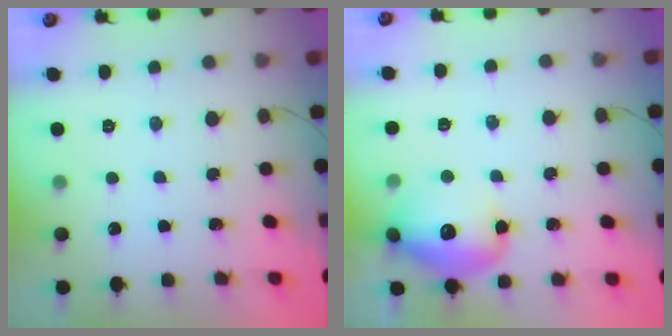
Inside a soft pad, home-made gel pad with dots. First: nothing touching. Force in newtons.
{"total": 14.9, "press": 14.8, "slide": 1.4}